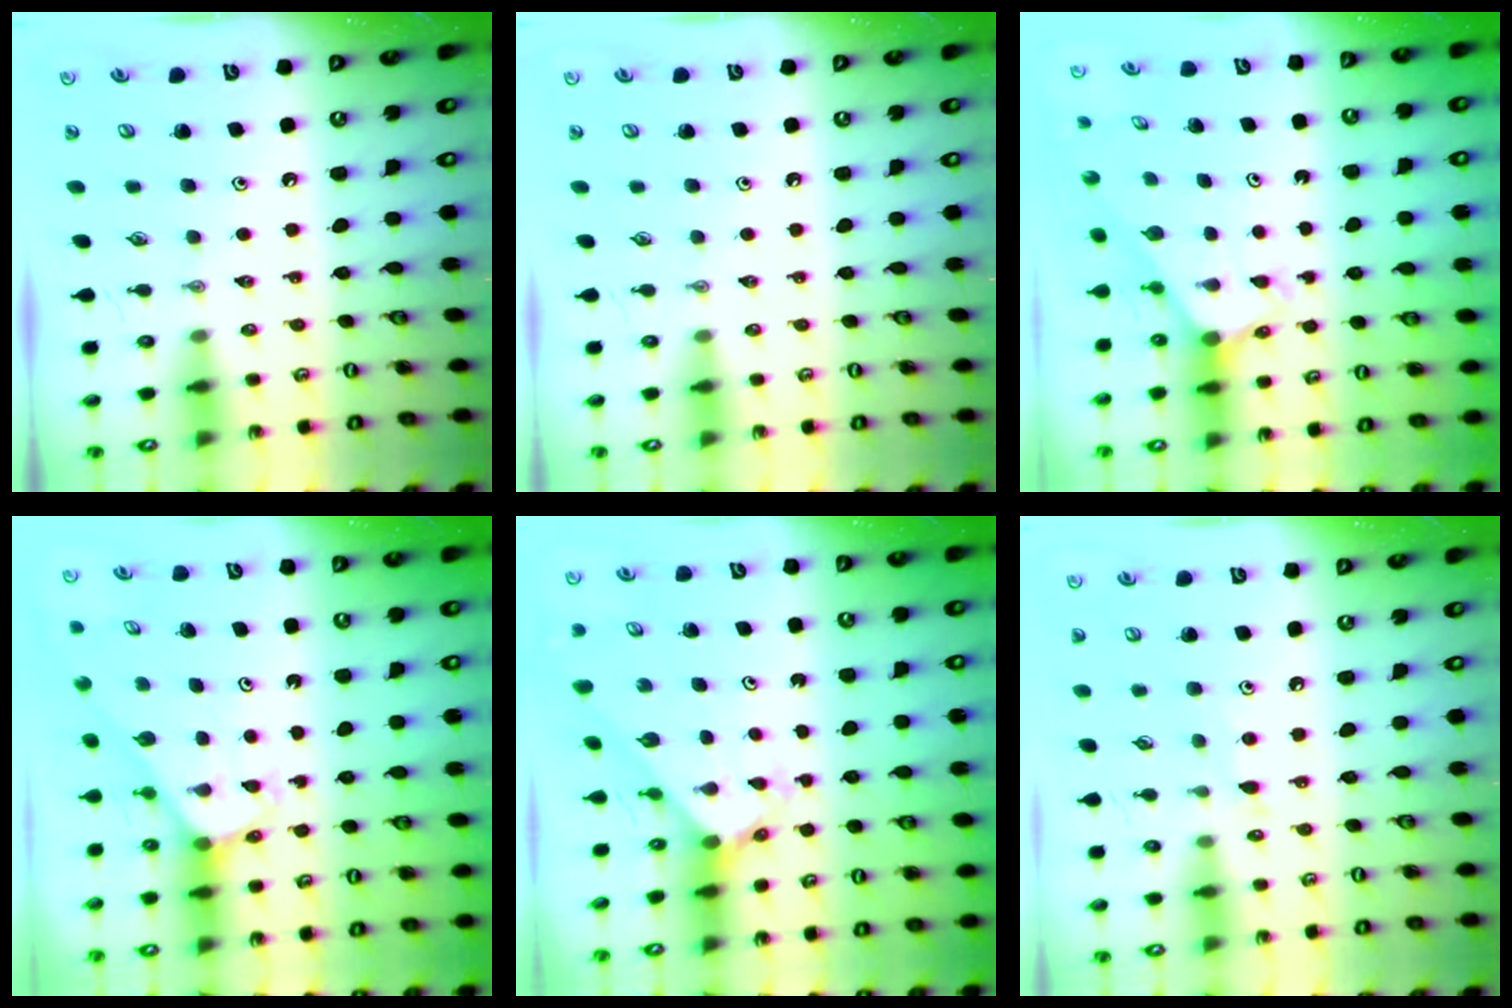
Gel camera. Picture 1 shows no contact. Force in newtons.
{"total": 0.0}
{"total": 2.2, "press": 2.2, "slide": 0.2}
{"total": 2.4, "press": 2.4, "slide": 0.2}
{"total": 2.1, "press": 2.1, "slide": 0.1}
{"total": 6.0, "press": 5.9, "slide": 0.7}